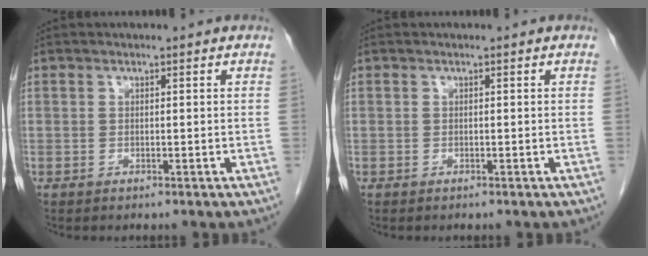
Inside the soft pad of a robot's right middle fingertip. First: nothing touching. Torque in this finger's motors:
{"motor_torque": [0.21, 0.01, 0.03, 0.01]}